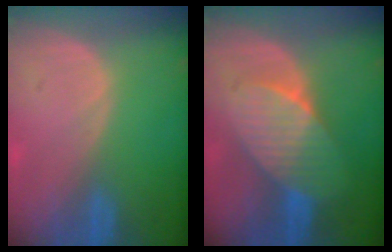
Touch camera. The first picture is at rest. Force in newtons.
{"total": 7.2, "press": 7.0, "slide": 1.8}